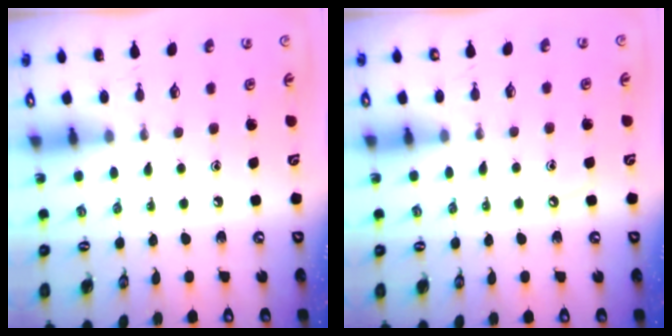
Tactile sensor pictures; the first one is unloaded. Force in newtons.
{"total": 3.5, "press": 3.4, "slide": 0.5}